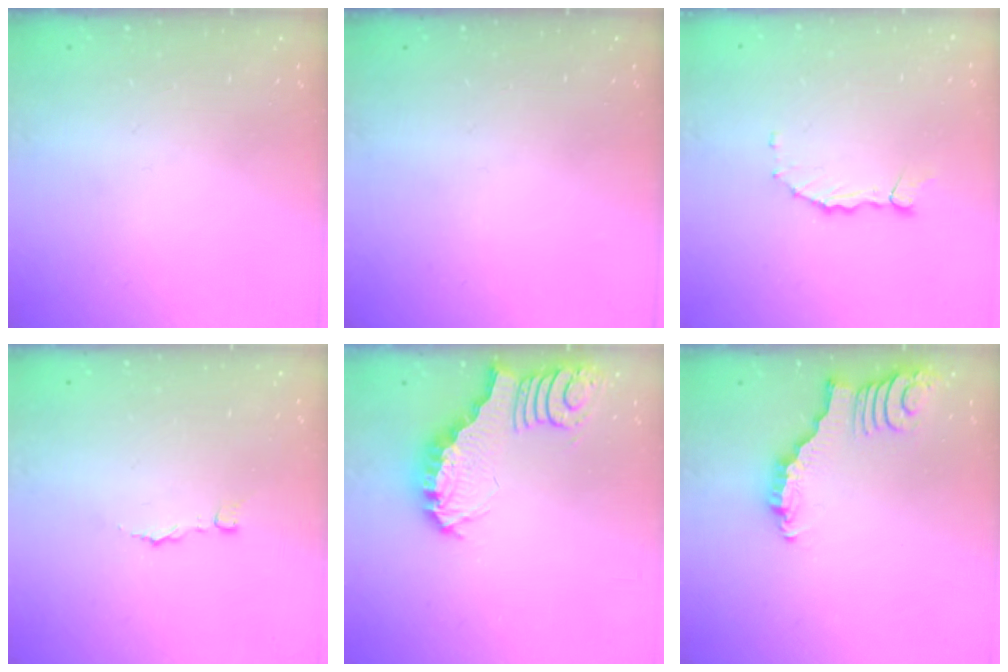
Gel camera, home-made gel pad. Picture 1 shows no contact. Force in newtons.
{"total": 0.0}
{"total": 1.9, "press": 1.9, "slide": 0.3}
{"total": 2.7, "press": 2.7, "slide": 0.3}
{"total": 3.9, "press": 3.9, "slide": 0.6}
{"total": 2.9, "press": 2.9, "slide": 0.4}